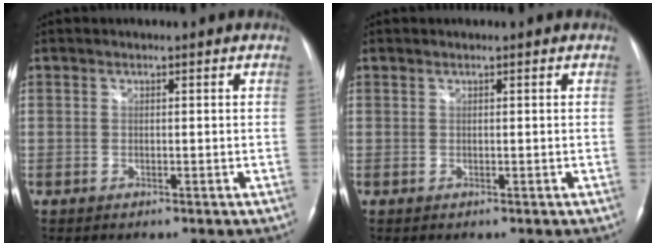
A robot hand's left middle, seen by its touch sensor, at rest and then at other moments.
{"total": 0.0}